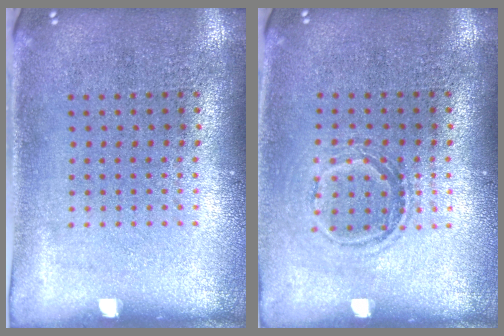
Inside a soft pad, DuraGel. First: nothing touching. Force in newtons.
{"total": 1.2, "press": 1.0, "slide": 0.6}